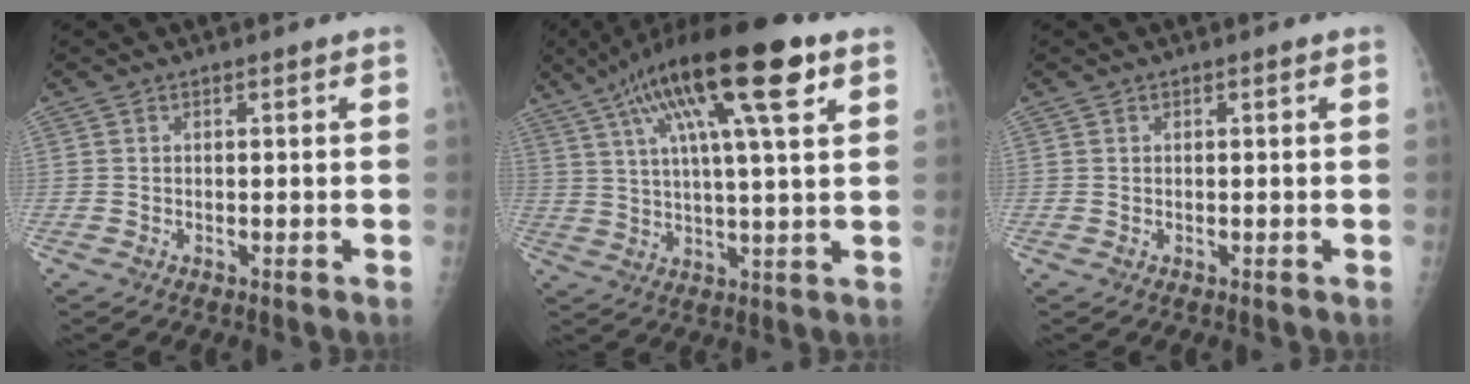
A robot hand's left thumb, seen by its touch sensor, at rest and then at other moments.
{"total": 20.7, "force": [10.0, 4.2, 17.6], "torque": [-0.299, 0.008, 0.165]}
{"total": 0.0}